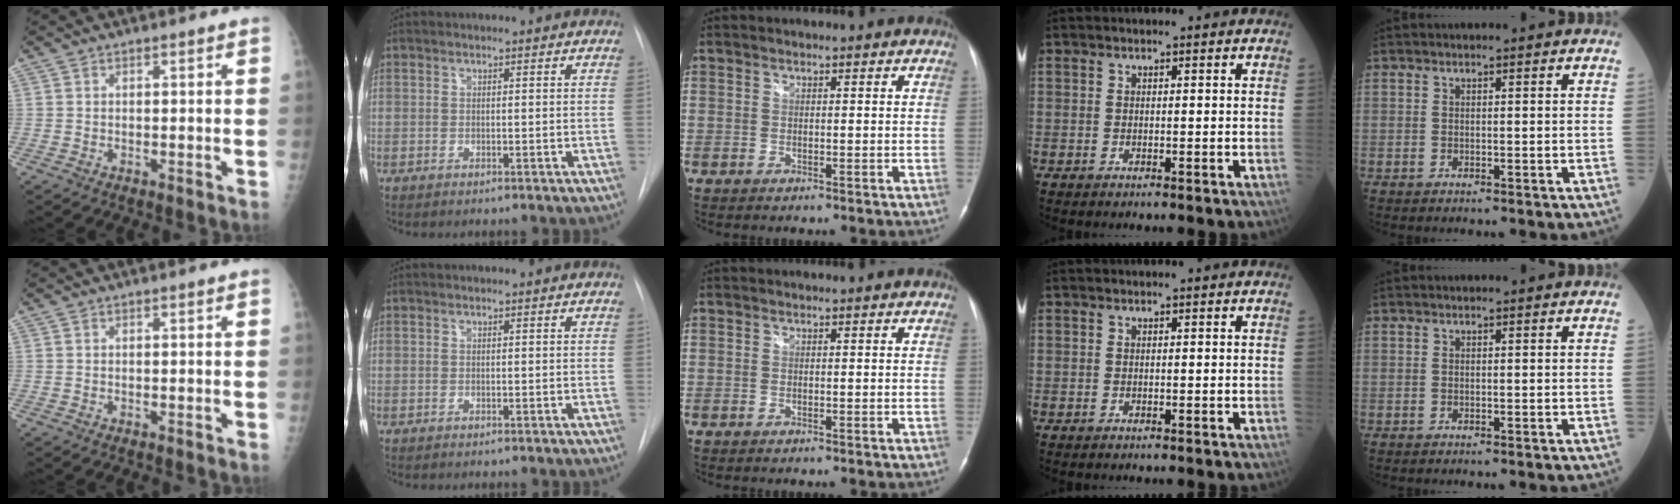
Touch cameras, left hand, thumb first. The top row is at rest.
{}